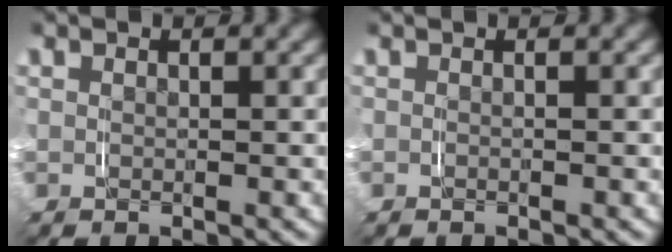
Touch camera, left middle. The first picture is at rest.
{"total": 0.5, "force": [-0.3, -0.4, -0.2], "torque": [0.004, -0.001, -0.007]}